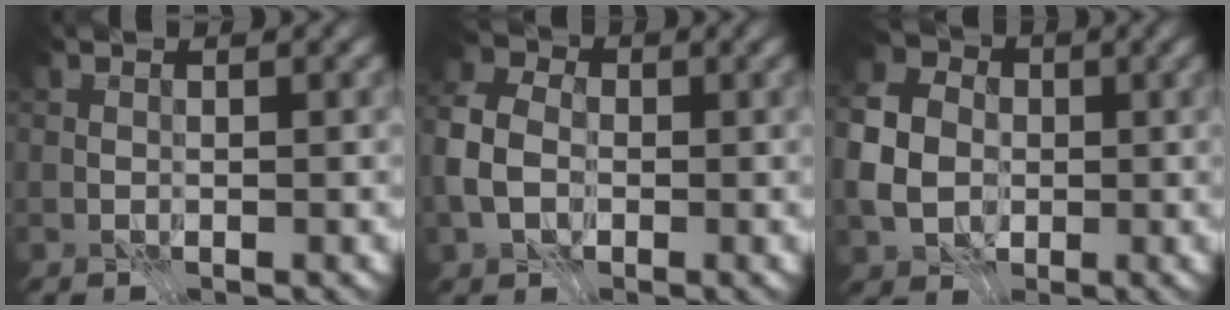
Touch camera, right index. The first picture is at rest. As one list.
[{"total": 5.4, "force": [-1.2, 4.1, 3.2], "torque": [-0.081, 0.005, -0.038]}, {"total": 5.6, "force": [-0.9, 4.7, 2.9], "torque": [-0.071, 0.005, -0.024]}]